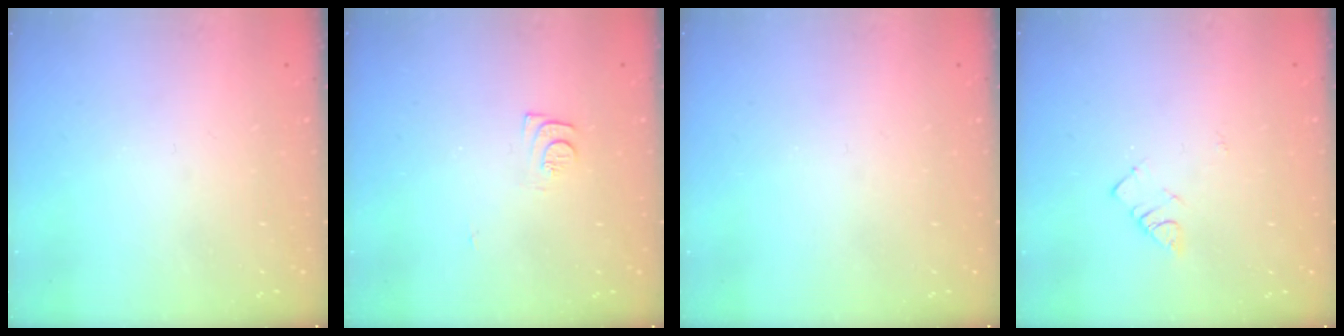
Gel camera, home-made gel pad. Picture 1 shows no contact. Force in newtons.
{"total": 7.0, "press": 7.0, "slide": 0.6}
{"total": 0.0}
{"total": 2.8, "press": 2.7, "slide": 0.4}